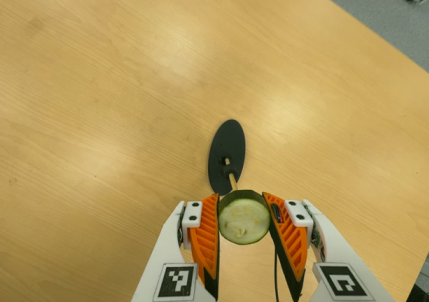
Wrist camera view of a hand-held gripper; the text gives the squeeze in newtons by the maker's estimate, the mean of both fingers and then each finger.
{"total": 10.0, "left": 9.6, "right": 10.4}